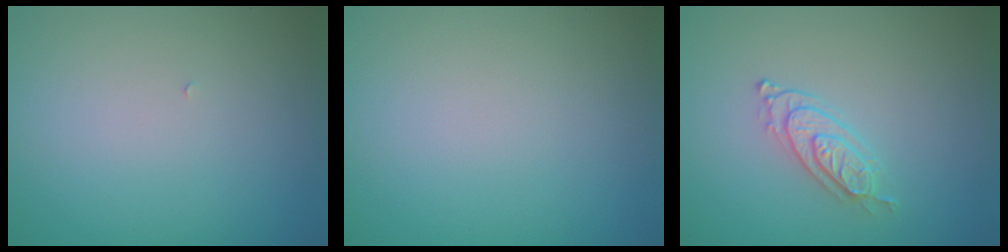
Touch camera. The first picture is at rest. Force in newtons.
{"total": 0.0}
{"total": 2.3, "press": 2.1, "slide": 0.9}